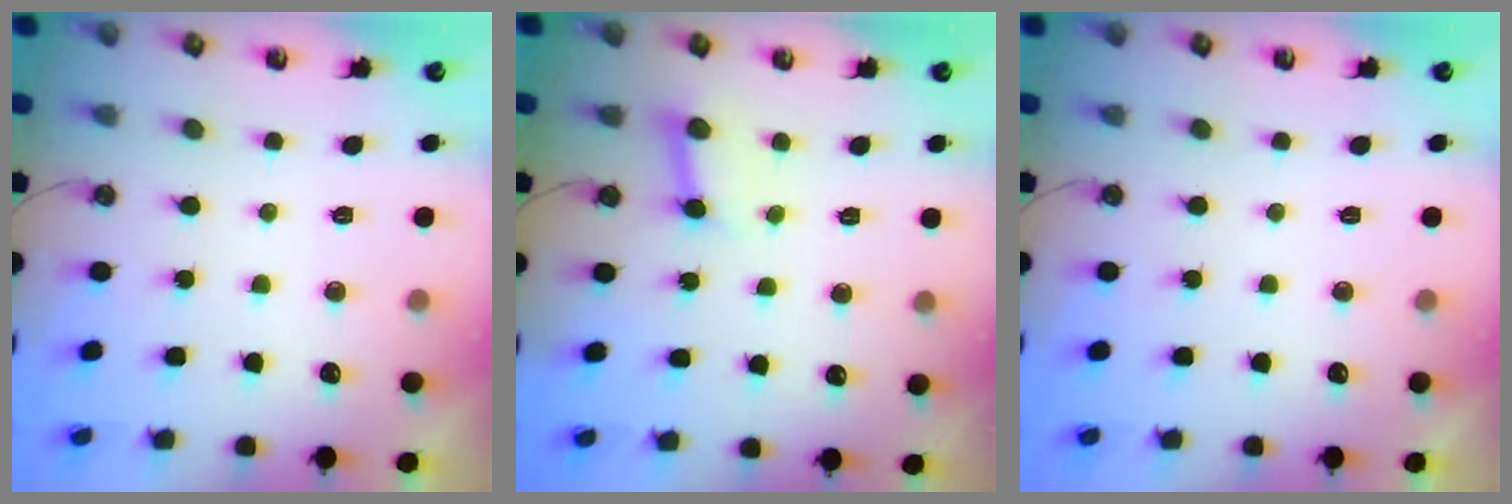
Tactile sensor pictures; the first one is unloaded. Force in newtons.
{"total": 5.7, "press": 5.7, "slide": 0.7}
{"total": 0.0}